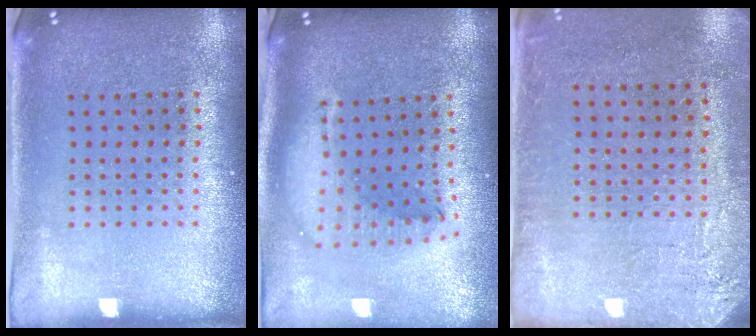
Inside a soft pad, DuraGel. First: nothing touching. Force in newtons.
{"total": 2.2, "press": 1.7, "slide": 1.4}
{"total": 2.7, "press": 2.4, "slide": 1.3}